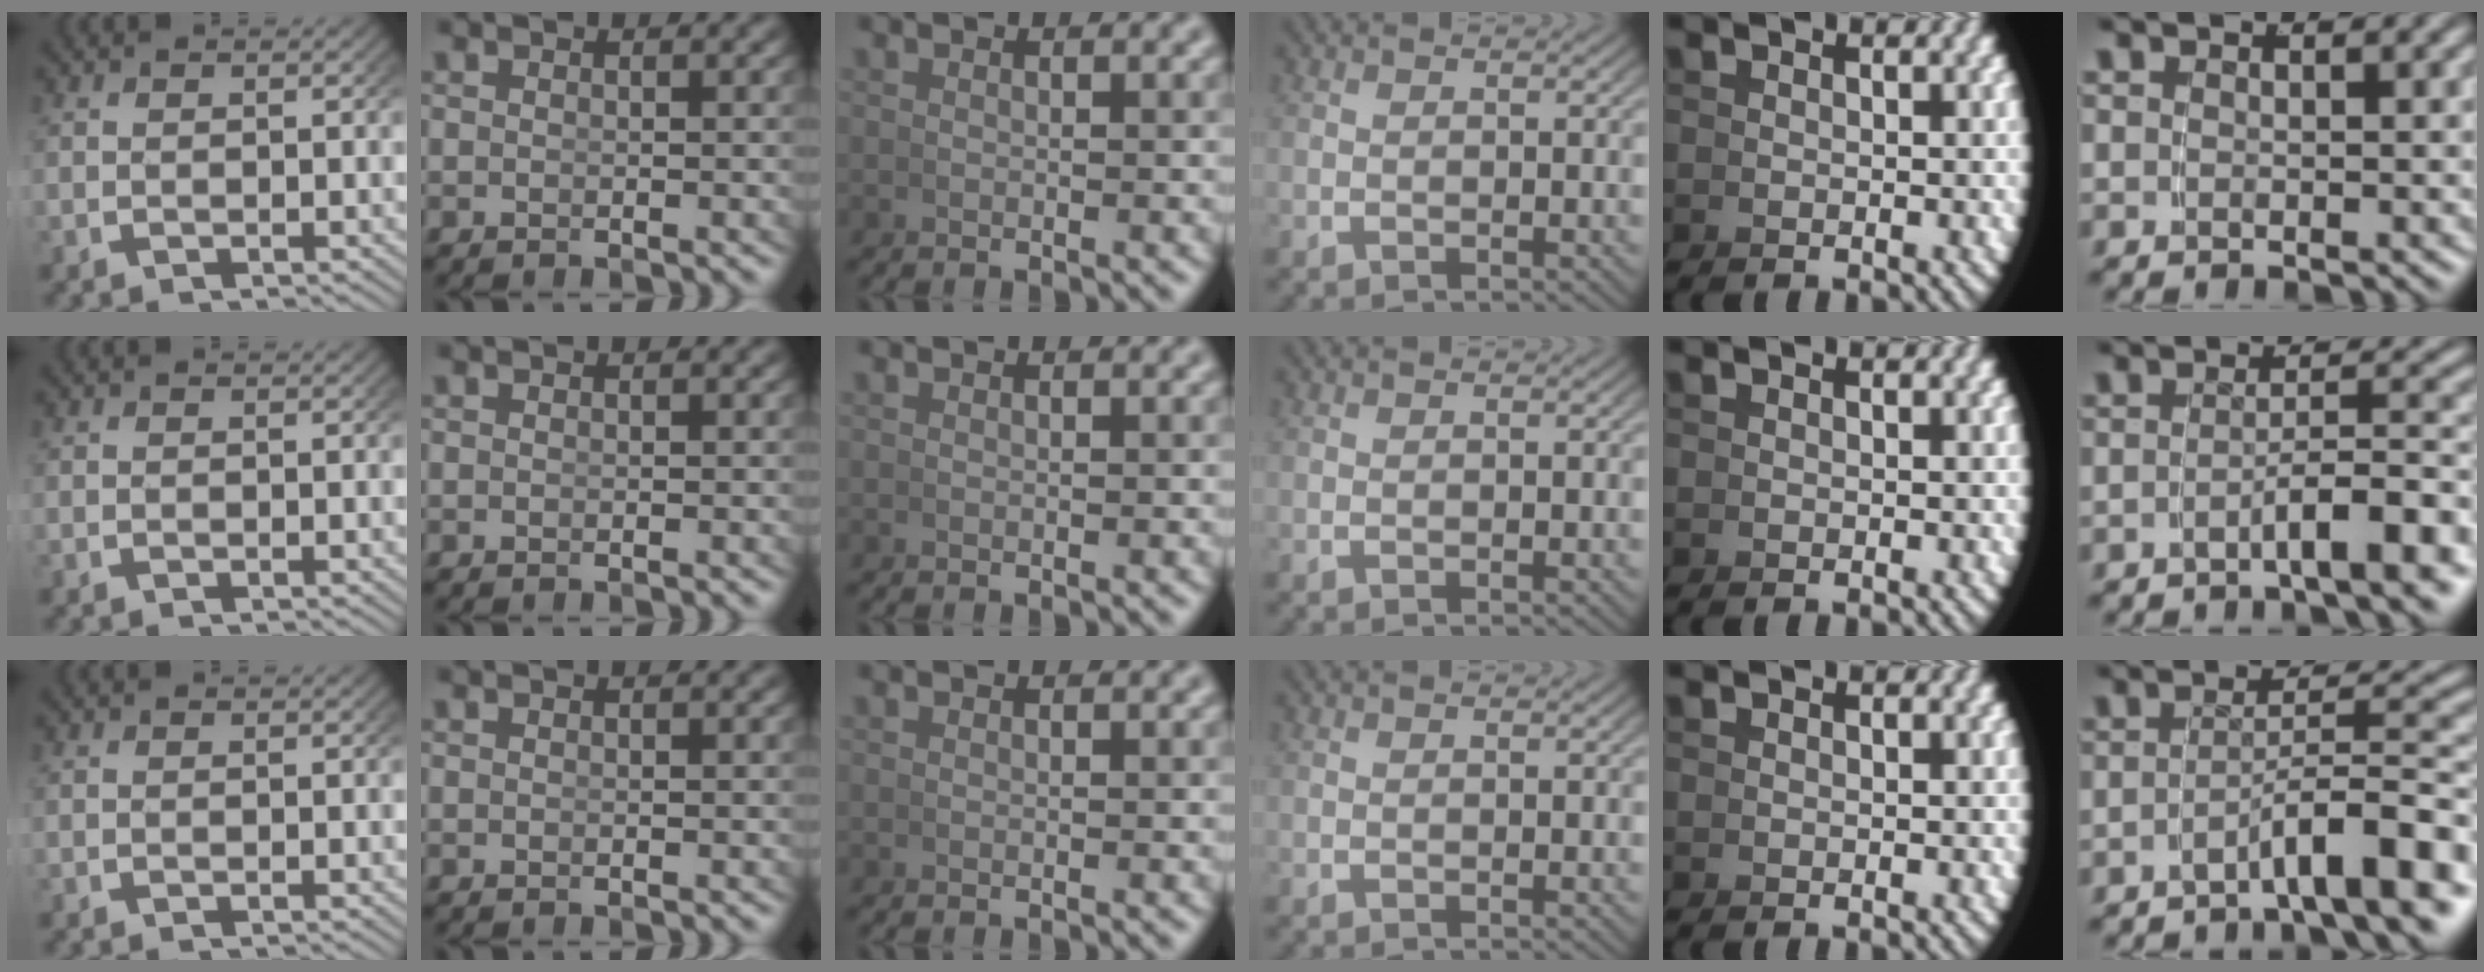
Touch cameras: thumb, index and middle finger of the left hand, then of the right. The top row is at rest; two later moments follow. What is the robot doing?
{"motion": "lift_and_place", "object": "dispenser bottle"}